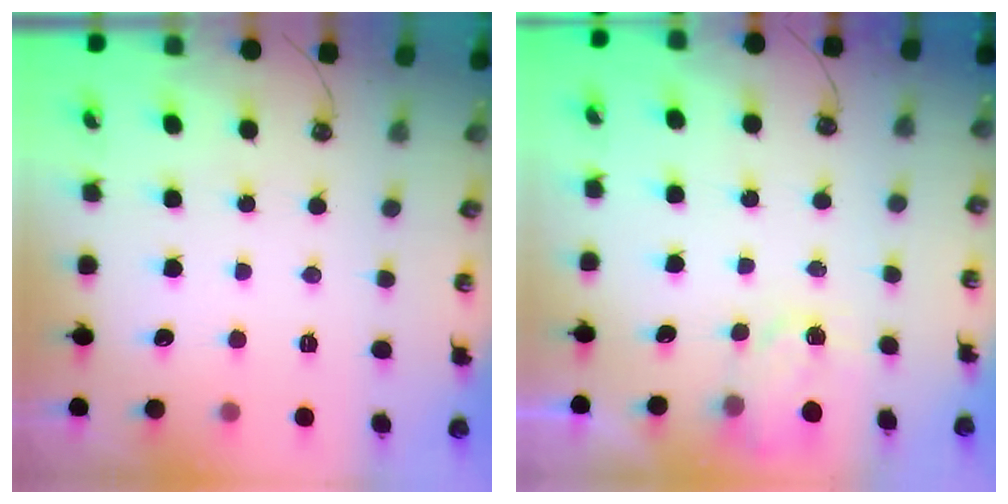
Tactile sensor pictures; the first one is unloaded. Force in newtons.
{"total": 2.6, "press": 2.5, "slide": 0.4}